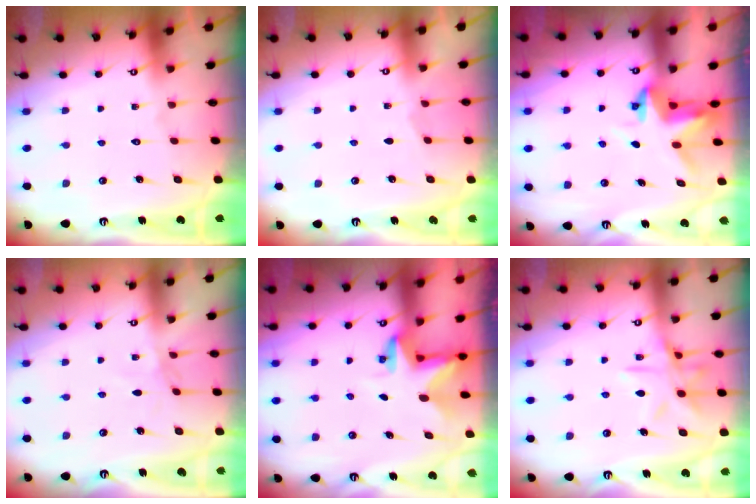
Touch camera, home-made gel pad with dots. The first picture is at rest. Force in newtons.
{"total": 1.6, "press": 1.6, "slide": 0.4}
{"total": 4.3, "press": 4.3, "slide": 0.2}
{"total": 1.4, "press": 1.3, "slide": 0.3}
{"total": 3.0, "press": 3.0, "slide": 0.1}
{"total": 12.2, "press": 12.2, "slide": 0.8}